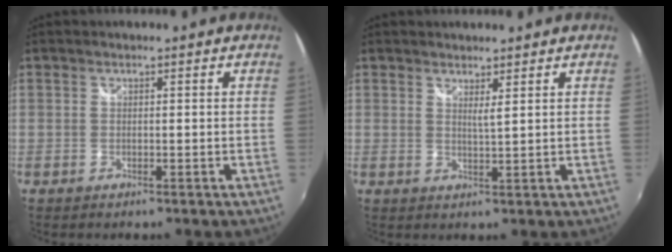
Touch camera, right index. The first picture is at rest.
{"total": 2.0, "force": [1.5, 0.0, 1.4], "torque": [-0.026, -0.004, 0.021]}